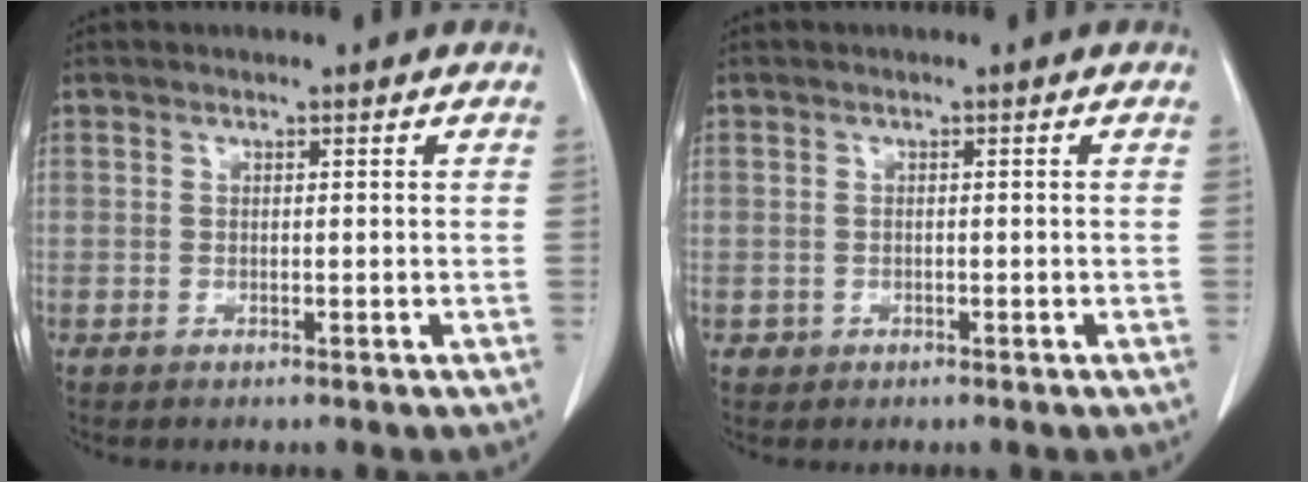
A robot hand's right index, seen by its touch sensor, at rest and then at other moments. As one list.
[{"total": 1.3, "force": [-0.4, 1.2, 0.1], "torque": [0.000, 0.005, -0.004]}]